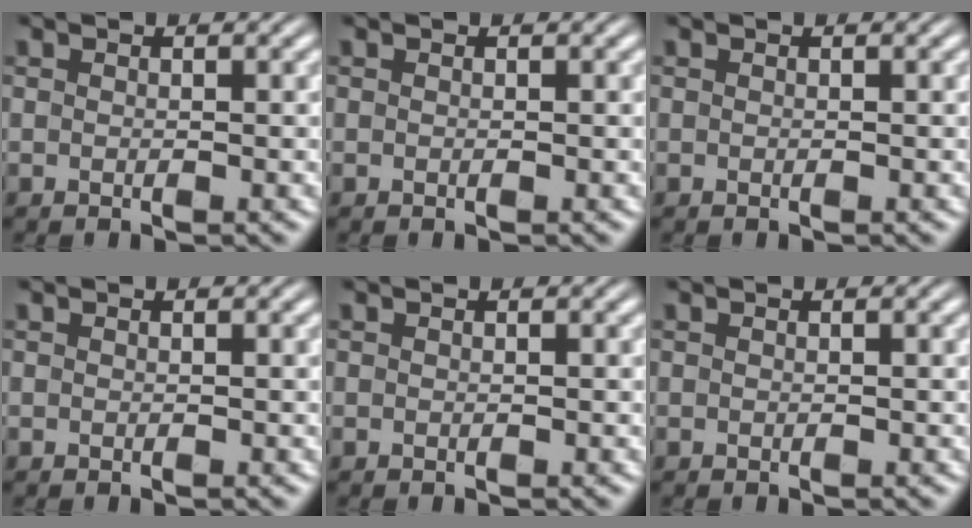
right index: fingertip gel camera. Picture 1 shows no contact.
{"total": 0.0}
{"total": 0.0}
{"total": 0.0}
{"total": 0.0}
{"total": 0.0}